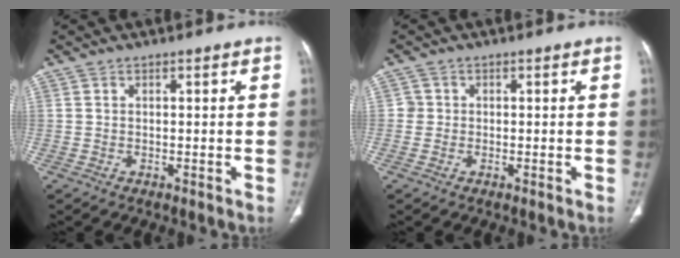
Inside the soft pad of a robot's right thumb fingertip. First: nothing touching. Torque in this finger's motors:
{"motor_torque": [-0.01, -0.08, 0.35, 0.20, 0.00]}